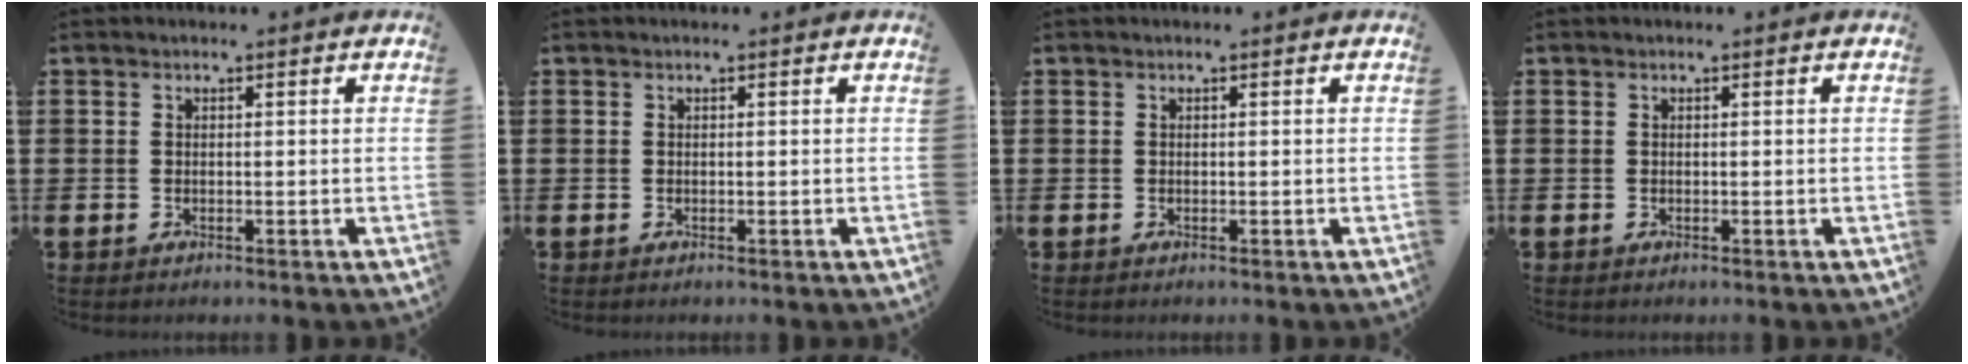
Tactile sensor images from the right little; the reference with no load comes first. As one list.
[{"total": 0.0}, {"total": 0.0}, {"total": 0.0}]